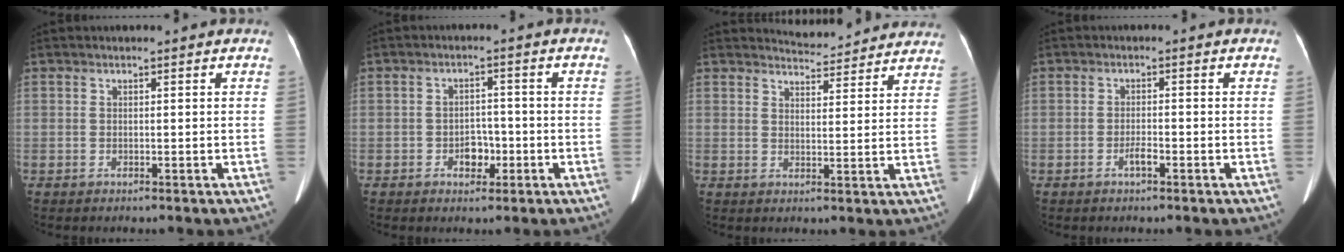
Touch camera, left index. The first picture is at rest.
{"total": 3.4, "force": [-1.5, 2.3, 2.1], "torque": [-0.031, 0.006, -0.021]}
{"total": 8.6, "force": [8.5, 1.2, 0.6], "torque": [-0.003, 0.002, 0.094]}
{"total": 1.7, "force": [-1.1, 0.3, 1.3], "torque": [-0.026, -0.001, -0.018]}